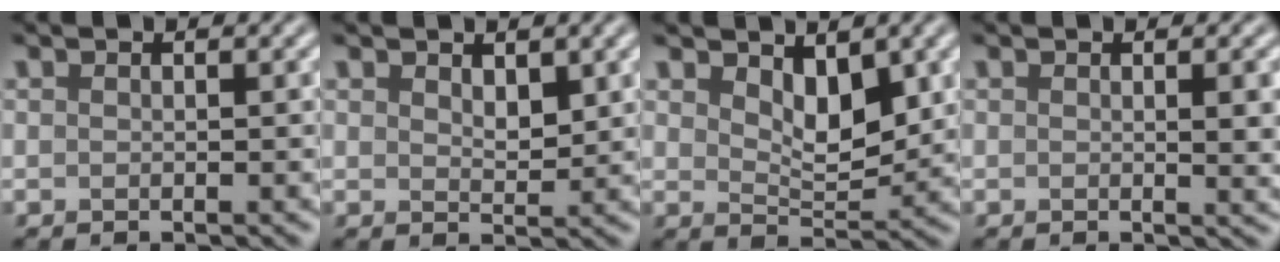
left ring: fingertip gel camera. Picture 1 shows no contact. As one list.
[{"total": 1.8, "force": [1.1, 0.9, 1.2], "torque": [-0.019, -0.004, 0.022]}, {"total": 3.6, "force": [1.8, 1.8, 2.6], "torque": [-0.046, -0.012, 0.030]}, {"total": 2.7, "force": [0.3, 0.7, 2.6], "torque": [-0.028, -0.004, 0.003]}]